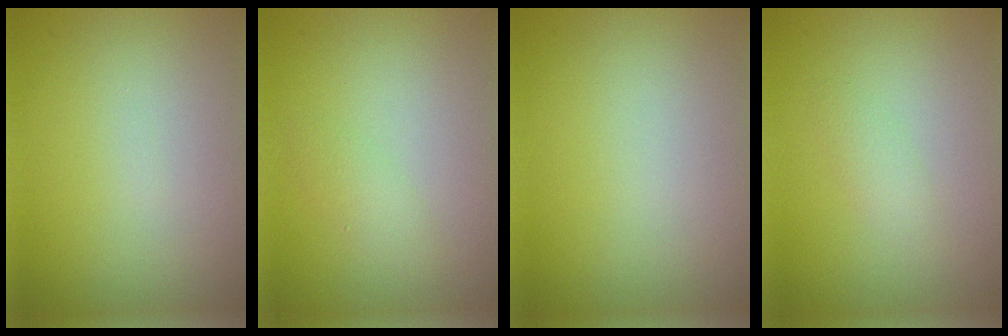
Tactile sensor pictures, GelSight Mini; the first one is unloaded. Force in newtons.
{"total": 1.3, "press": 1.3, "slide": 0.0}
{"total": 0.0}
{"total": 1.1, "press": 1.1, "slide": 0.0}